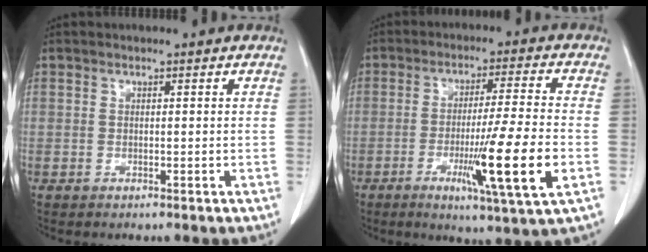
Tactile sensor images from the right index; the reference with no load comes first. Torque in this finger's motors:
{"motor_torque": [1.78, -0.36, 0.83, 0.20]}